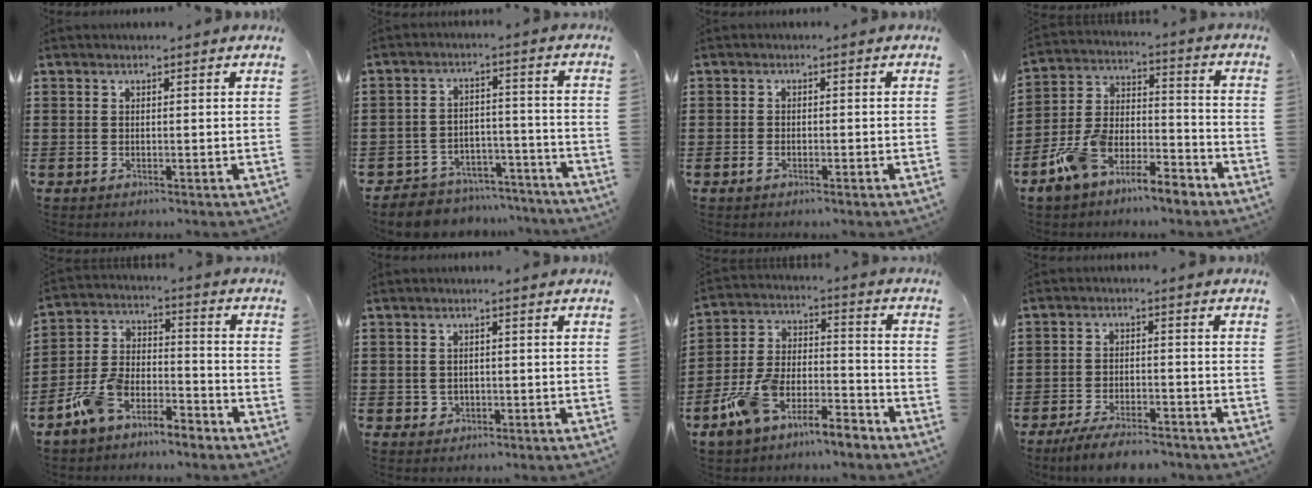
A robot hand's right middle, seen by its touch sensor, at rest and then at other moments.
{"total": 6.0, "force": [-5.8, 1.6, 0.3], "torque": [-0.002, 0.023, -0.116]}
{"total": 1.3, "force": [-0.8, 0.5, 0.8], "torque": [-0.025, -0.004, -0.018]}
{"total": 9.1, "force": [-7.7, 3.0, 3.9], "torque": [-0.088, 0.016, -0.154]}
{"total": 7.9, "force": [-6.8, 2.6, 3.0], "torque": [-0.071, 0.014, -0.137]}
{"total": 1.1, "force": [-0.1, 1.1, 0.3], "torque": [-0.010, 0.006, -0.005]}
{"total": 8.7, "force": [-7.2, 2.6, 4.0], "torque": [-0.084, 0.014, -0.144]}
{"total": 4.9, "force": [-4.4, 0.5, 2.1], "torque": [-0.038, -0.001, -0.085]}